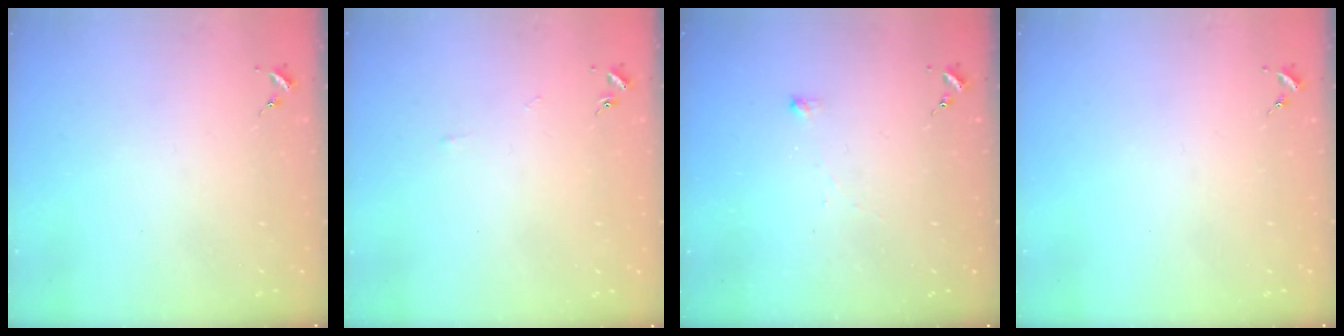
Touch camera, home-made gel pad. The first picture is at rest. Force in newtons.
{"total": 1.7, "press": 1.7, "slide": 0.3}
{"total": 2.6, "press": 2.6, "slide": 0.1}
{"total": 0.0}